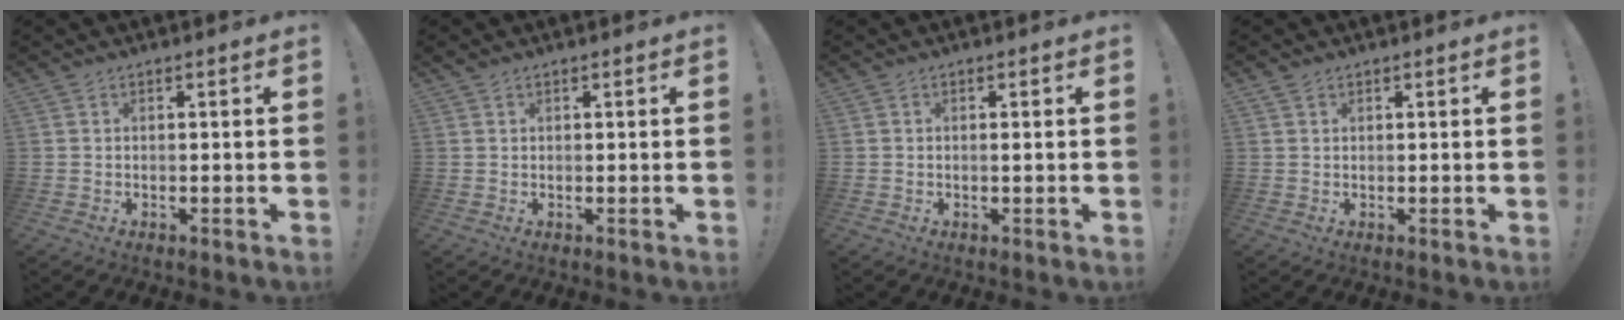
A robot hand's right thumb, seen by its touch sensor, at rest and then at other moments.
{"total": 0.7, "force": [0.6, 0.3, 0.3], "torque": [-0.005, -0.001, 0.011]}
{"total": 0.7, "force": [0.1, 0.0, 0.7], "torque": [-0.004, -0.005, -0.002]}
{"total": 1.1, "force": [0.9, 0.5, 0.4], "torque": [-0.006, -0.002, 0.017]}